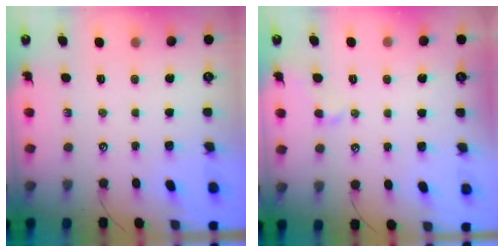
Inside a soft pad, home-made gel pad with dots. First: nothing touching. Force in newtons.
{"total": 0.7, "press": 0.3, "slide": 0.6}